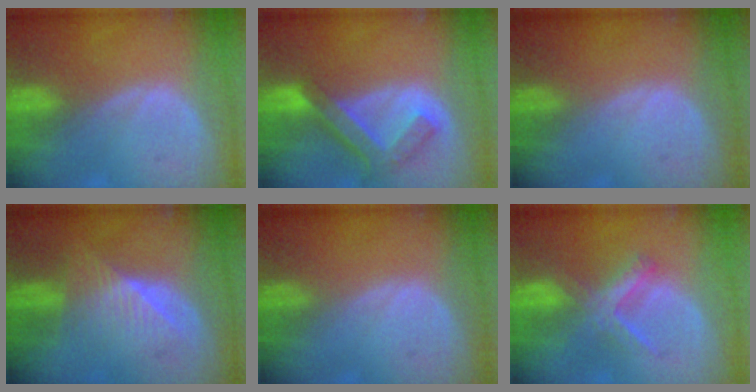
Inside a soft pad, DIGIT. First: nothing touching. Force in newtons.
{"total": 7.7, "press": 6.6, "slide": 3.9}
{"total": 0.0}
{"total": 6.3, "press": 6.0, "slide": 2.1}
{"total": 0.0}
{"total": 5.5, "press": 5.5, "slide": 0.7}